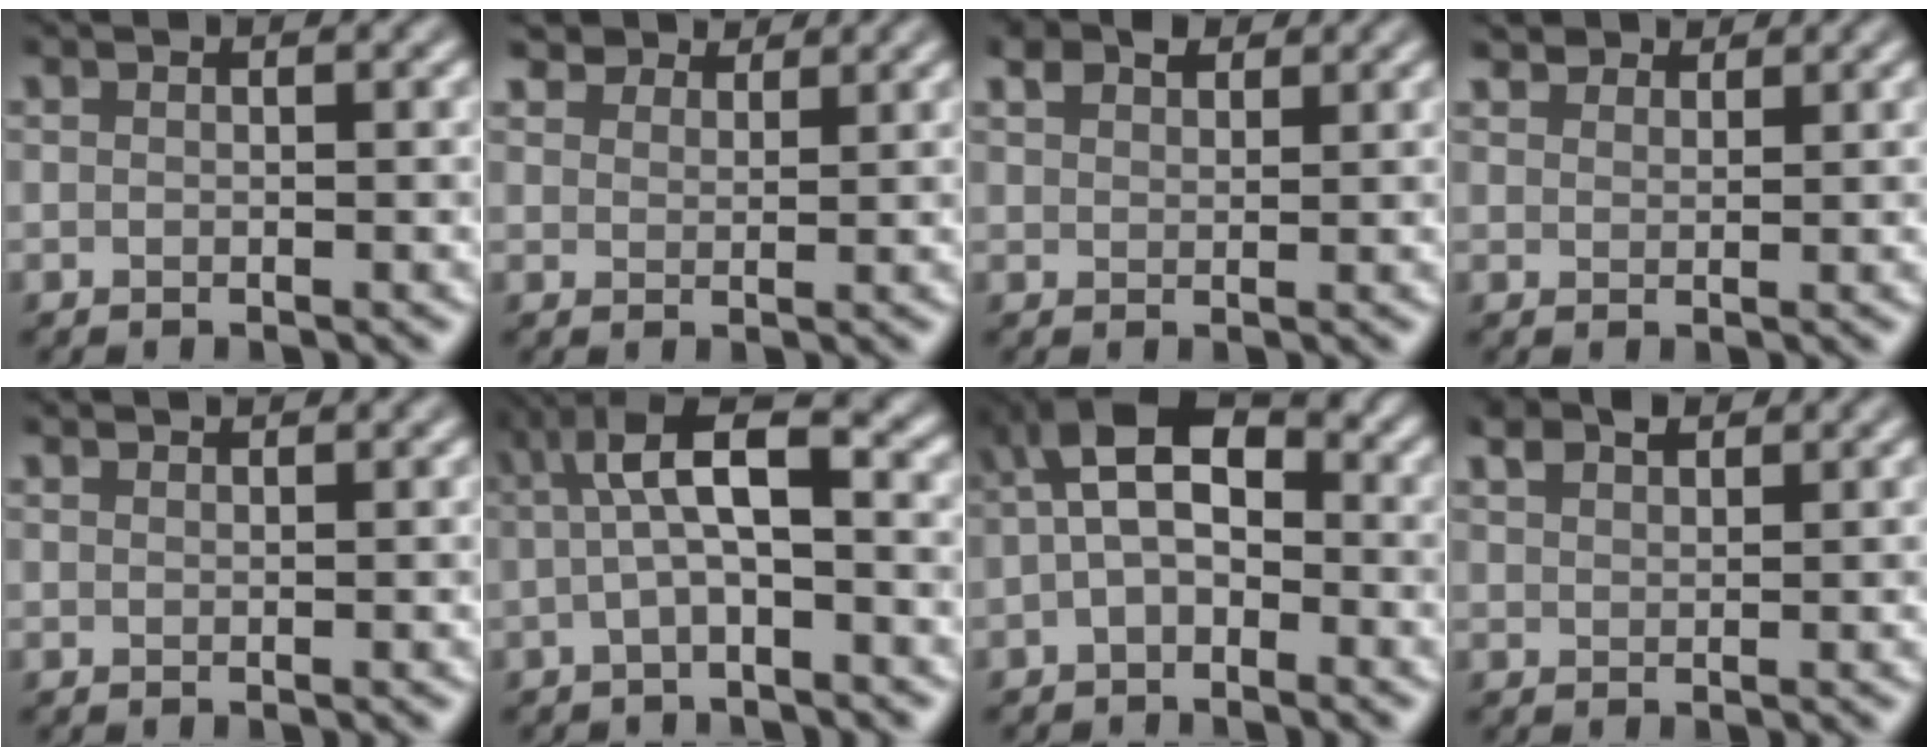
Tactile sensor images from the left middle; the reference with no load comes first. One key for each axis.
{"total": 3.7, "fx": 3.4, "fy": 1.4, "fz": 0.7, "tx": -0.023, "ty": -0.006, "tz": 0.067}
{"total": 2.3, "fx": 1.6, "fy": 1.3, "fz": 1.0, "tx": -0.021, "ty": 0.008, "tz": 0.032}
{"total": 2.9, "fx": 2.6, "fy": 1.1, "fz": 0.7, "tx": -0.017, "ty": -0.002, "tz": 0.052}
{"total": 1.5, "fx": 1.4, "fy": 0.1, "fz": 0.3, "tx": -0.009, "ty": 0.000, "tz": 0.017}
{"total": 5.7, "fx": 0.2, "fy": 1.6, "fz": 5.5, "tx": -0.101, "ty": 0.021, "tz": -0.006}
{"total": 5.9, "fx": -0.2, "fy": 3.5, "fz": 4.8, "tx": -0.084, "ty": 0.024, "tz": -0.020}
{"total": 2.5, "fx": 1.9, "fy": 1.1, "fz": 1.2, "tx": -0.024, "ty": 0.010, "tz": 0.038}